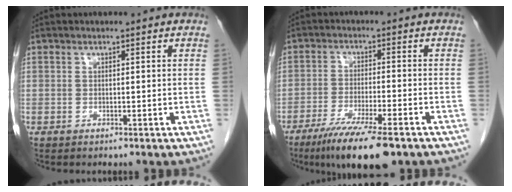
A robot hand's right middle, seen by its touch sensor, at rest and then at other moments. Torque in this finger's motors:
{"motor_torque": [0.81, -0.73, 0.21, 0.06]}